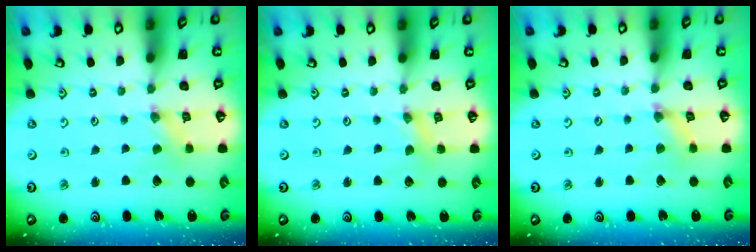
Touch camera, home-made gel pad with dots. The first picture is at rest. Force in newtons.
{"total": 1.1, "press": 1.1, "slide": 0.2}
{"total": 2.4, "press": 2.4, "slide": 0.2}